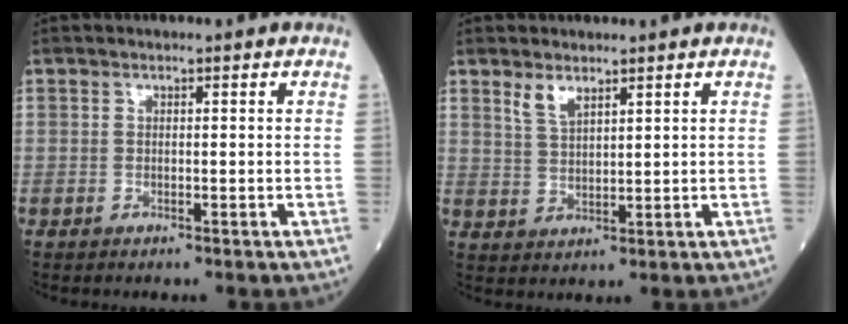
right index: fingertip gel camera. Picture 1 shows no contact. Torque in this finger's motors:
{"motor_torque": [0.39, 0.41, 0.06, 0.05]}